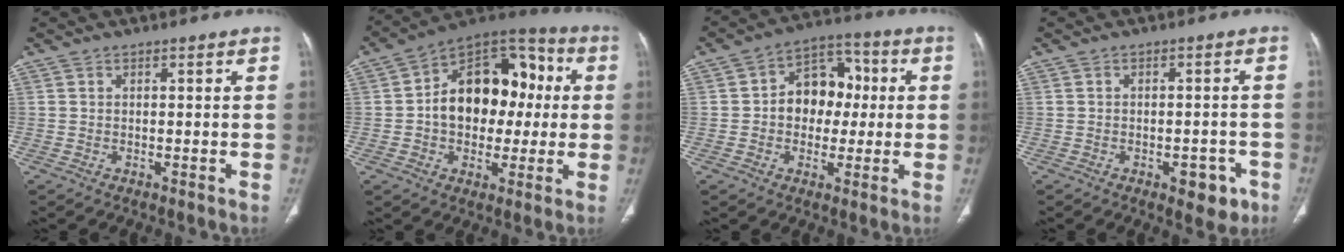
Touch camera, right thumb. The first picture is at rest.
{"total": 19.4, "force": [0.9, 13.3, 14.1], "torque": [-0.162, 0.039, 0.009]}
{"total": 11.7, "force": [0.6, 8.9, 7.6], "torque": [-0.066, 0.029, 0.001]}
{"total": 5.5, "force": [-2.7, 3.0, 3.7], "torque": [-0.024, 0.014, -0.028]}